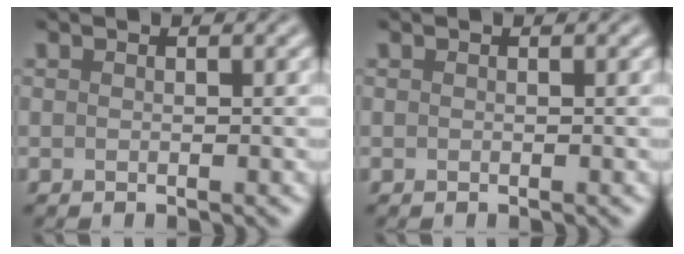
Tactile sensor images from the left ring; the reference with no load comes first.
{"total": 0.0}